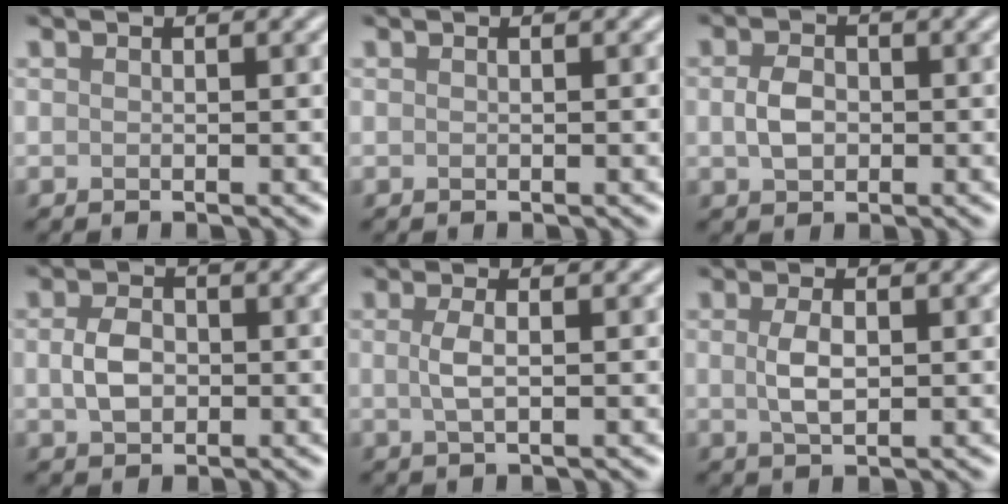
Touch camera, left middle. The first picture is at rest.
{"total": 0.0}
{"total": 2.5, "force": [-0.1, 1.8, 1.7], "torque": [-0.040, 0.000, -0.003]}
{"total": 2.9, "force": [-0.1, 2.1, 2.0], "torque": [-0.048, 0.000, -0.004]}
{"total": 1.7, "force": [0.1, 0.5, 1.6], "torque": [-0.038, 0.003, 0.000]}
{"total": 2.4, "force": [0.2, 1.1, 2.1], "torque": [-0.054, 0.000, 0.004]}